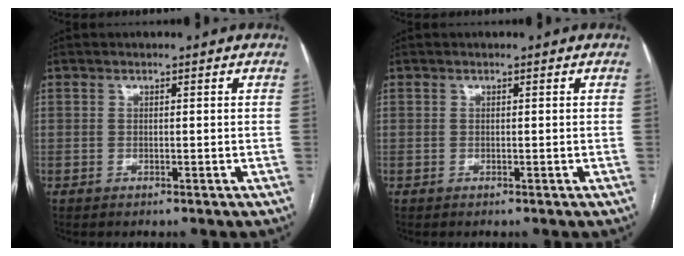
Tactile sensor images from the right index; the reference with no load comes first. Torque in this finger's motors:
{"motor_torque": [0.00, 0.00, 0.00, 0.00]}